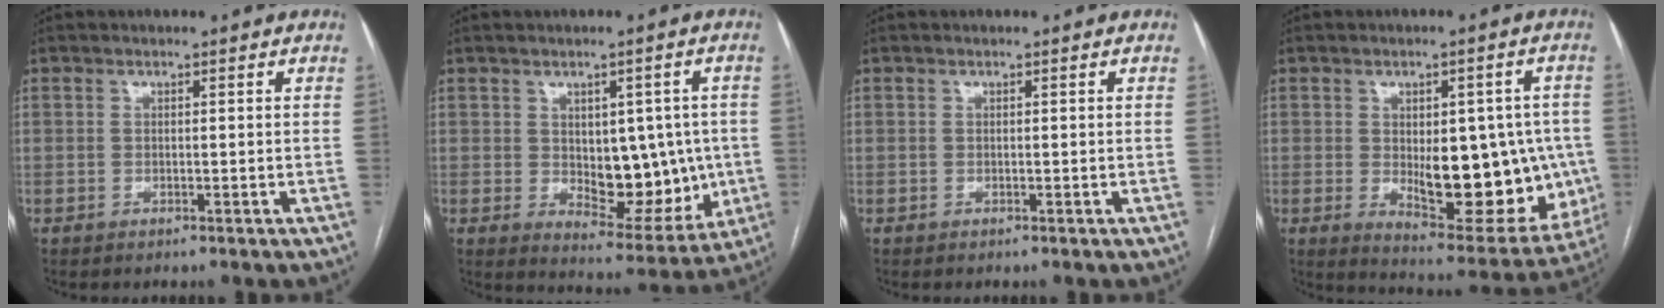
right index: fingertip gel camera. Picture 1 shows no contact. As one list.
[{"total": 11.8, "force": [-0.3, 6.4, 9.9], "torque": [-0.119, 0.004, 0.018]}, {"total": 0.0}, {"total": 18.1, "force": [-1.7, 7.8, 16.2], "torque": [-0.203, 0.005, 0.004]}]